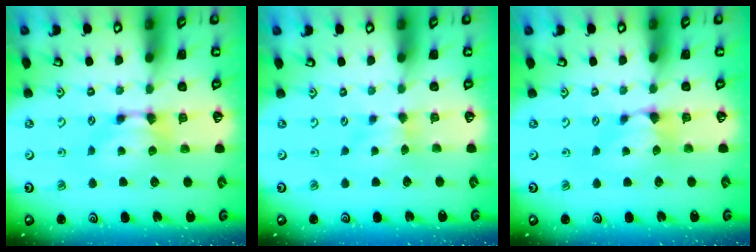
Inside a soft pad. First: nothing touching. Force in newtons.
{"total": 1.8, "press": 1.6, "slide": 0.7}
{"total": 0.6, "press": 0.3, "slide": 0.6}